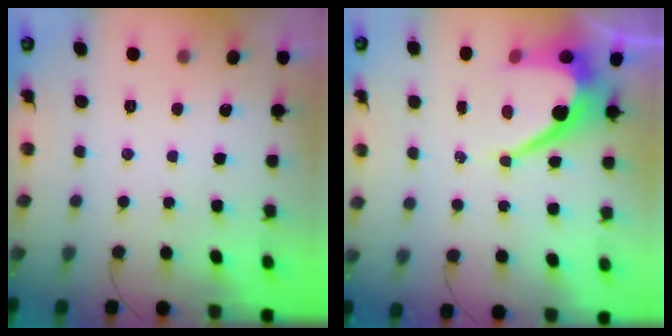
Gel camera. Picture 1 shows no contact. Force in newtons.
{"total": 11.5, "press": 11.5, "slide": 0.9}